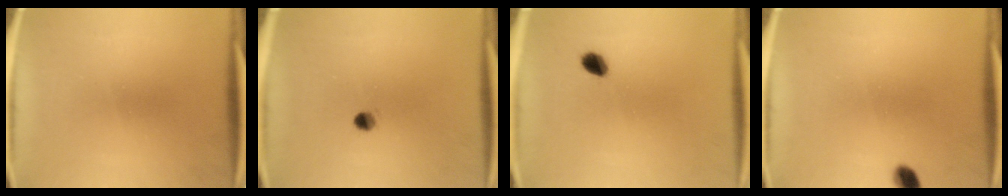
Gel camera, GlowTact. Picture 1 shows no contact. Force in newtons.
{"total": 2.0}
{"total": 2.9}
{"total": 2.9}